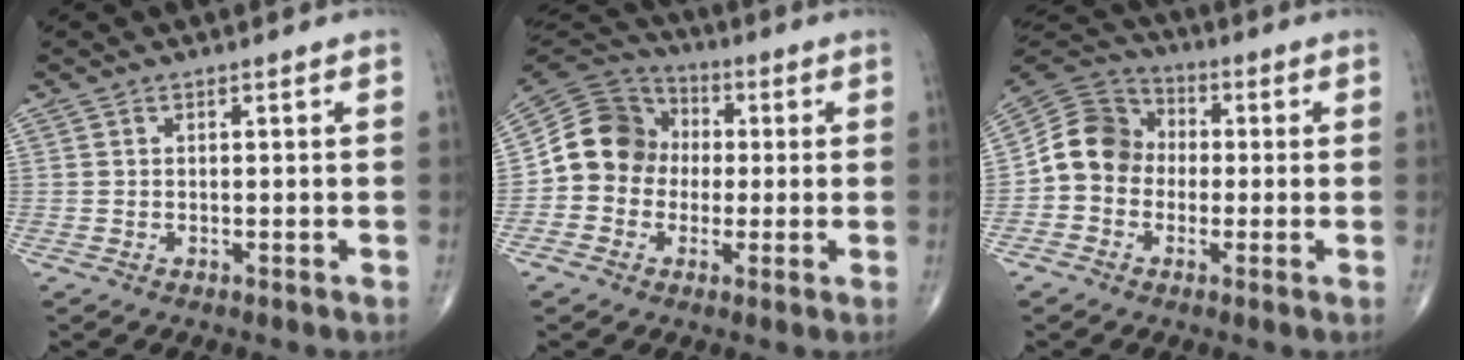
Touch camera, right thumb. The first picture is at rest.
{"total": 11.9, "force": [-0.4, 10.7, 5.0], "torque": [-0.067, 0.031, -0.020]}
{"total": 10.0, "force": [-1.0, 8.8, 4.8], "torque": [-0.071, 0.039, -0.034]}